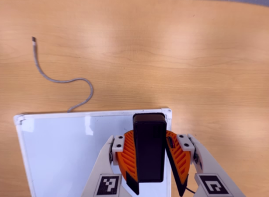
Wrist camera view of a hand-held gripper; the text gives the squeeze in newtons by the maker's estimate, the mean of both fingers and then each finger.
{"total": 7.9, "left": 7.6, "right": 8.3}